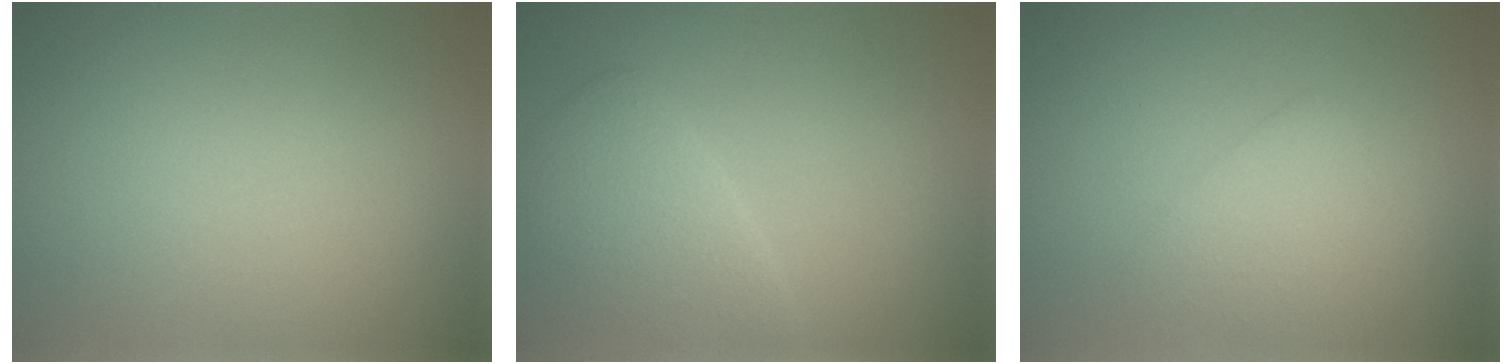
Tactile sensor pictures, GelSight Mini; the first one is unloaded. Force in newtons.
{"total": 3.7, "press": 3.7, "slide": 0.3}
{"total": 2.2, "press": 2.2, "slide": 0.1}